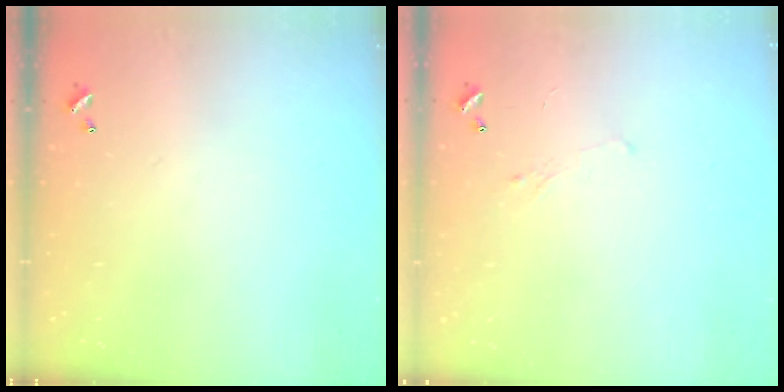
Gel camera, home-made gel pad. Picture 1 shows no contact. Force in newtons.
{"total": 0.8, "press": 0.6, "slide": 0.6}